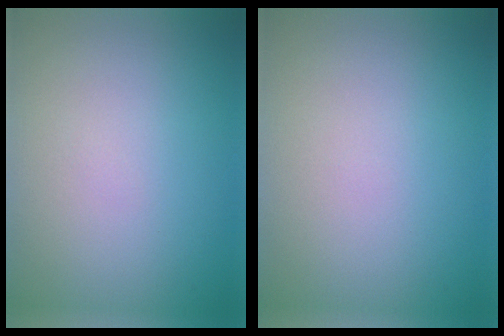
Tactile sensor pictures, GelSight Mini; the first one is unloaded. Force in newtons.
{"total": 0.0}